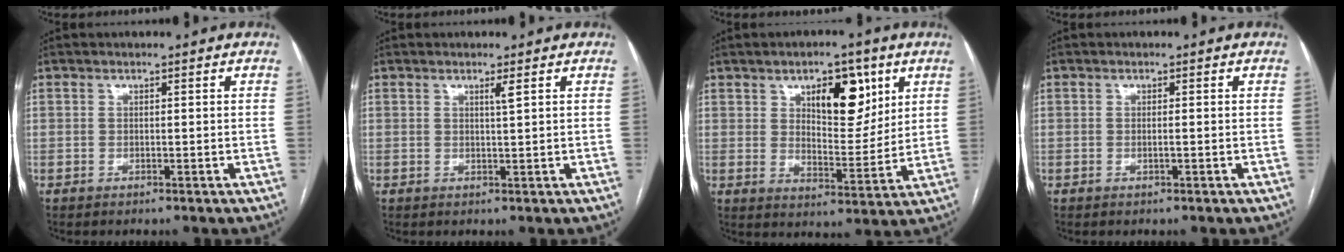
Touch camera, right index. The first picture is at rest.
{"total": 1.2, "force": [0.6, -0.3, 1.0], "torque": [-0.021, -0.006, 0.012]}
{"total": 9.8, "force": [4.7, 4.2, 7.5], "torque": [-0.111, 0.001, 0.079]}
{"total": 0.5, "force": [-0.1, 0.0, 0.5], "torque": [-0.010, 0.000, -0.002]}